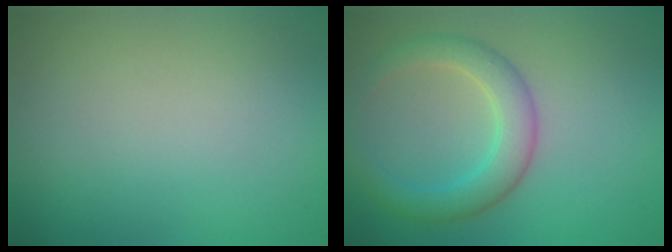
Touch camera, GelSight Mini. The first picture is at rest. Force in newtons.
{"total": 3.9, "press": 3.9, "slide": 0.0}